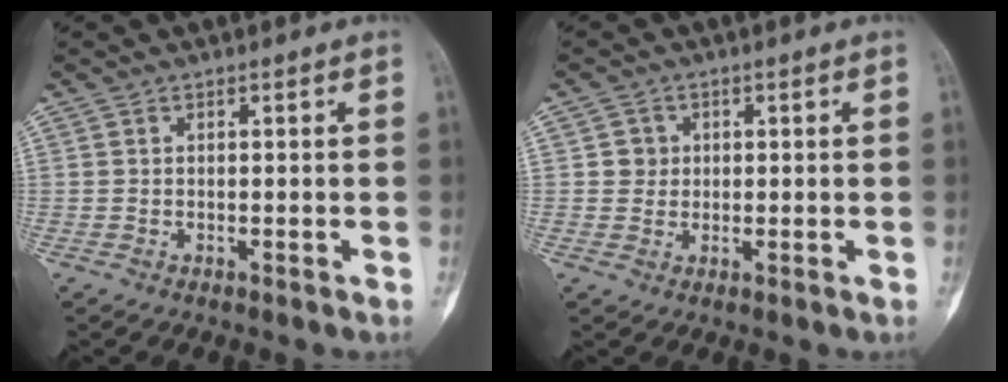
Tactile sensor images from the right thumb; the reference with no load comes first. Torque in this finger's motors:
{"motor_torque": [0.08, -0.12, 0.36, 0.16, 0.06]}